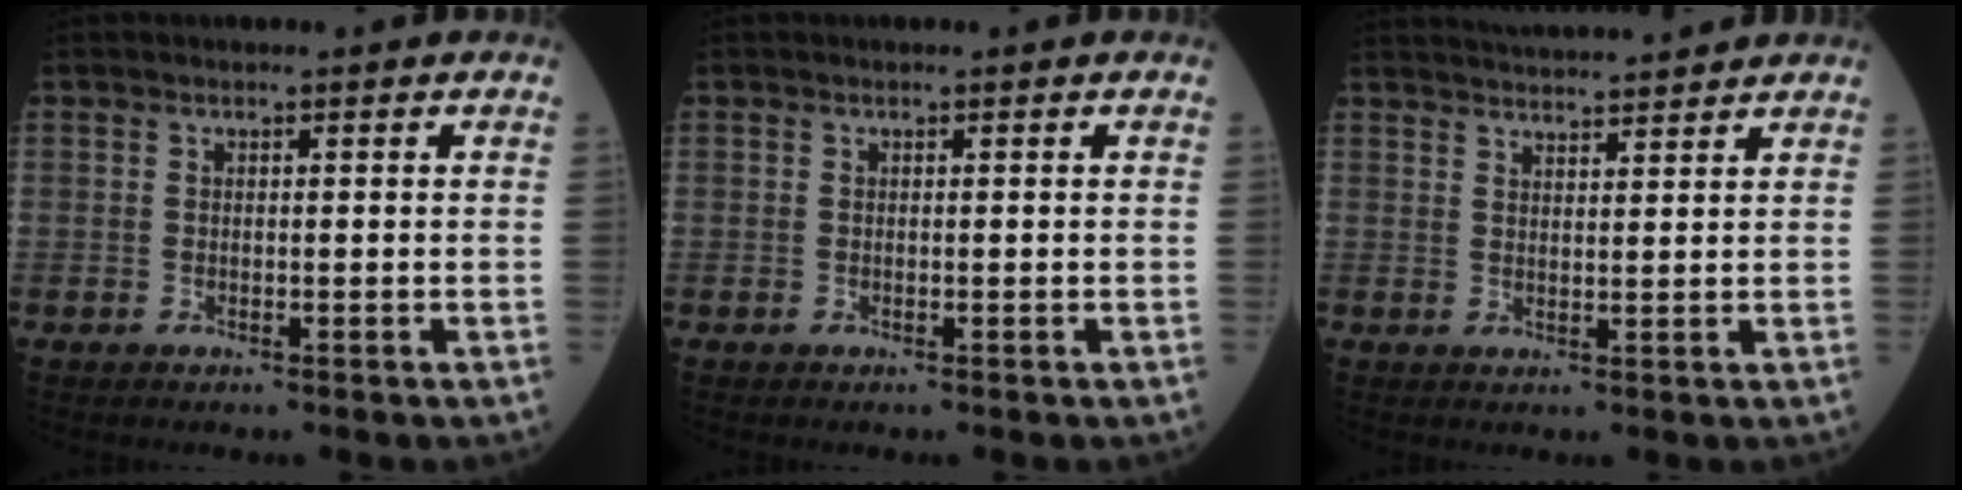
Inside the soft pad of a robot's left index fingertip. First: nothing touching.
{"total": 0.0}
{"total": 9.6, "force": [9.2, 0.4, 2.9], "torque": [-0.050, 0.023, 0.133]}